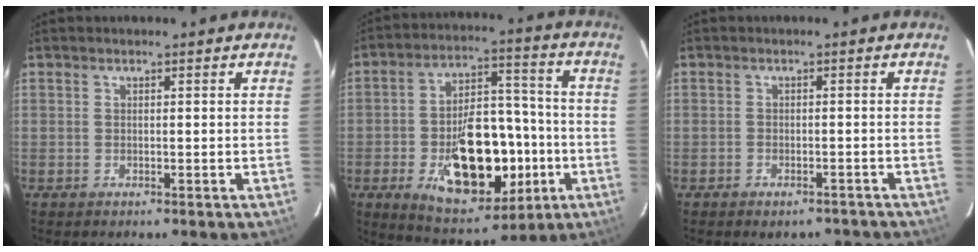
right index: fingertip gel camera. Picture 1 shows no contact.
{"total": 20.7, "force": [-5.9, 11.5, 16.1], "torque": [-0.281, 0.017, -0.070]}
{"total": 6.0, "force": [-5.1, 2.5, 2.0], "torque": [-0.037, 0.001, -0.061]}